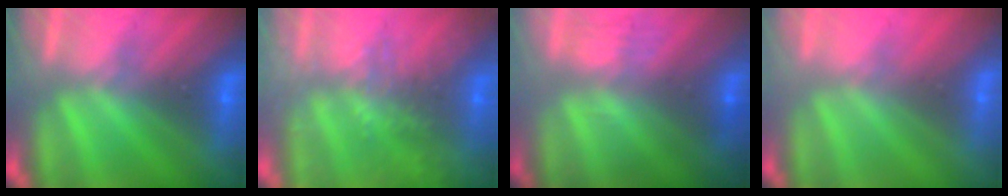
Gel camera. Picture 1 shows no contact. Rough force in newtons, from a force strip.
{"total": 7.0}
{"total": 2.6}
{"total": 2.9}